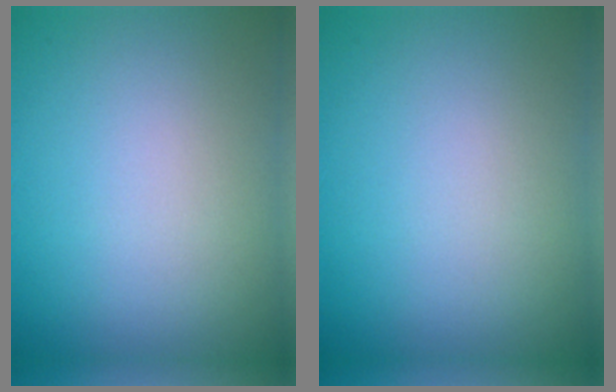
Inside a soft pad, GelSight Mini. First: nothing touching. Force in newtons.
{"total": 0.0}